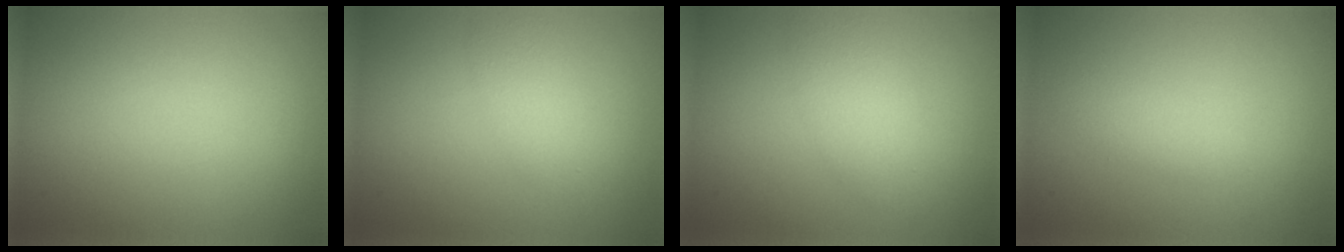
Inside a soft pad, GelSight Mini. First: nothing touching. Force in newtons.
{"total": 2.1, "press": 2.1, "slide": 0.0}
{"total": 2.8, "press": 2.8, "slide": 0.1}
{"total": 1.4, "press": 1.4, "slide": 0.0}